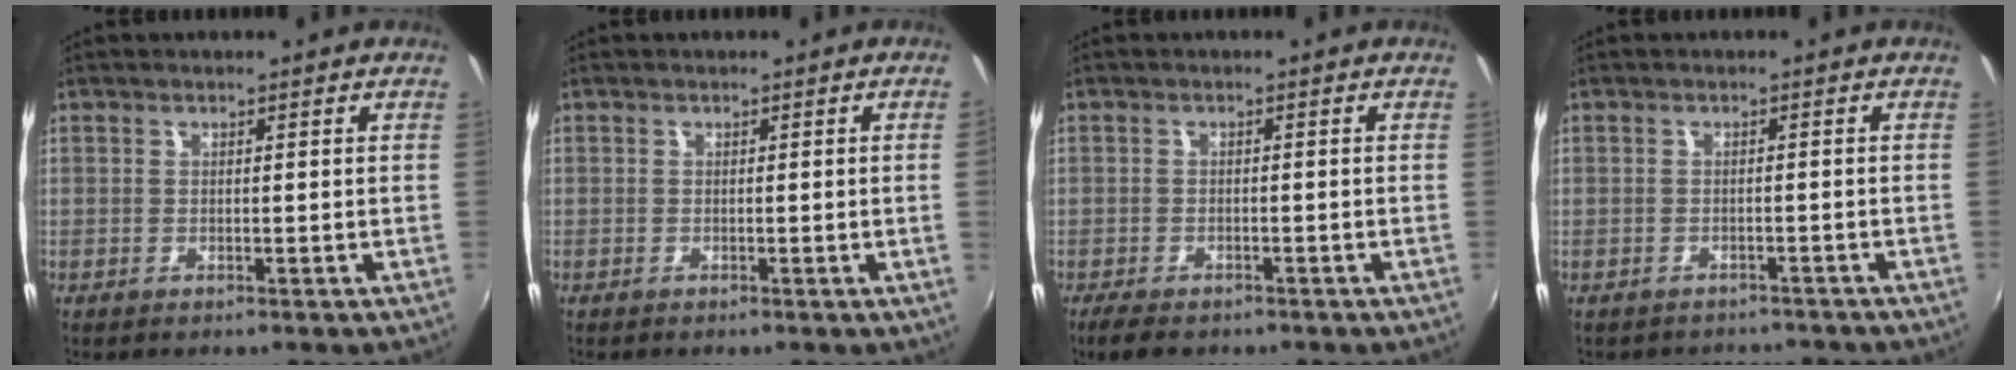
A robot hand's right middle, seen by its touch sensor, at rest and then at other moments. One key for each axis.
{"total": 1.3, "fx": 0.1, "fy": -0.8, "fz": 1.0, "tx": -0.008, "ty": -0.011, "tz": 0.003}
{"total": 4.9, "fx": -3.8, "fy": 2.0, "fz": 2.5, "tx": -0.062, "ty": -0.018, "tz": -0.065}
{"total": 4.5, "fx": -3.7, "fy": 2.5, "fz": 0.5, "tx": -0.010, "ty": 0.007, "tz": -0.050}